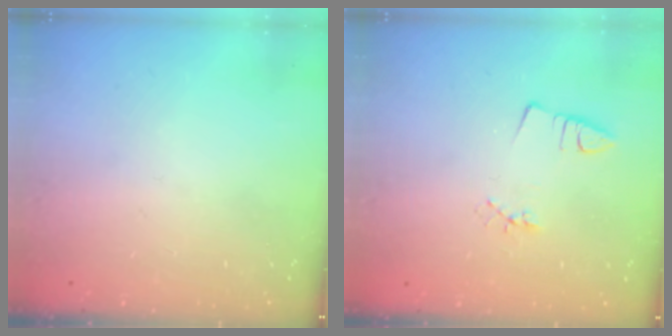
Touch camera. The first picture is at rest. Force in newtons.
{"total": 1.9, "press": 1.4, "slide": 1.3}